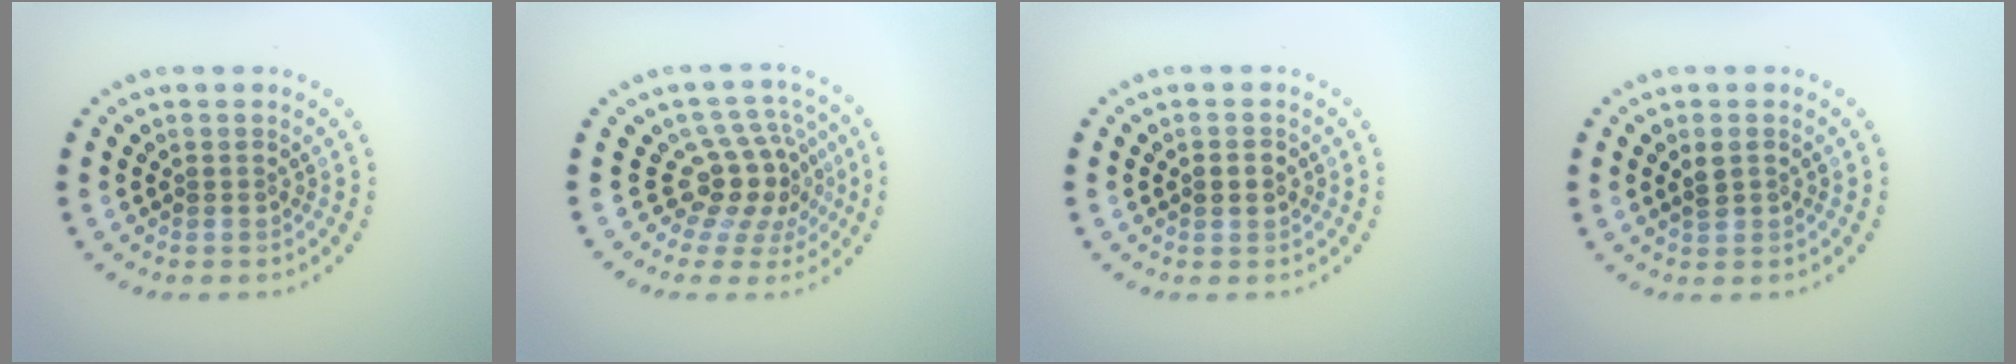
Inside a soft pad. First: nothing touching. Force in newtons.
{"total": 4.5, "press": 3.2, "slide": 3.1}
{"total": 1.9, "press": 1.9, "slide": 0.2}
{"total": 1.4, "press": 1.4, "slide": 0.1}